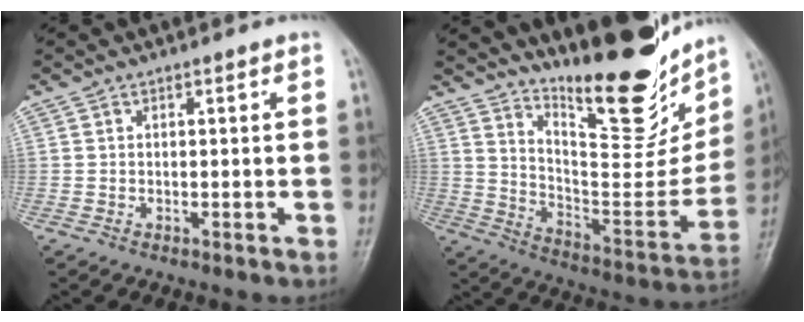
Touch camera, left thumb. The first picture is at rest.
{"total": 24.0, "force": [17.6, 7.4, 14.5], "torque": [-0.171, -0.113, 0.277]}